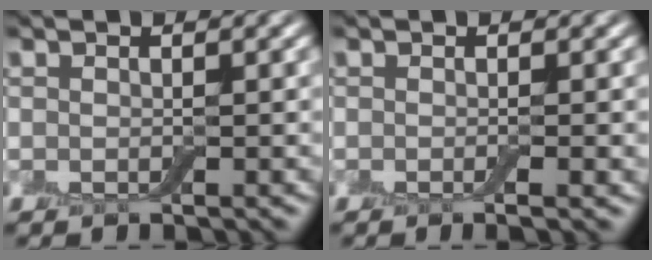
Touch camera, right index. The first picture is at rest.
{"total": 1.8, "force": [-0.4, 0.4, 1.7], "torque": [-0.020, -0.004, -0.007]}